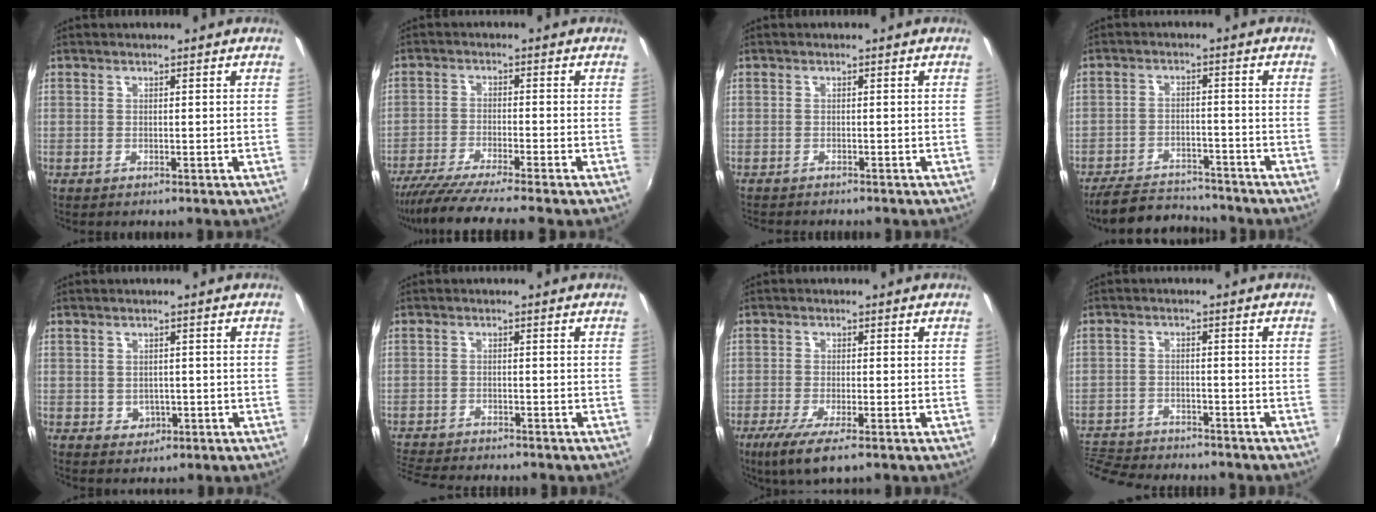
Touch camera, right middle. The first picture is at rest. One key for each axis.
{"total": 9.7, "fx": -8.4, "fy": -1.3, "fz": 4.6, "tx": -0.101, "ty": -0.033, "tz": -0.144}
{"total": 2.1, "fx": -2.0, "fy": 0.3, "fz": 0.6, "tx": -0.018, "ty": -0.013, "tz": -0.032}
{"total": 10.8, "fx": -10.0, "fy": 2.6, "fz": 3.2, "tx": -0.089, "ty": 0.002, "tz": -0.152}
{"total": 2.6, "fx": -0.3, "fy": 2.4, "fz": 1.0, "tx": -0.017, "ty": 0.002, "tz": 0.003}
{"total": 8.7, "fx": -8.1, "fy": 1.4, "fz": 3.0, "tx": -0.084, "ty": -0.016, "tz": -0.135}
{"total": 7.6, "fx": -4.6, "fy": 1.3, "fz": 5.9, "tx": -0.131, "ty": -0.032, "tz": -0.080}
{"total": 11.9, "fx": -10.9, "fy": 2.9, "fz": 3.9, "tx": -0.105, "ty": -0.009, "tz": -0.178}